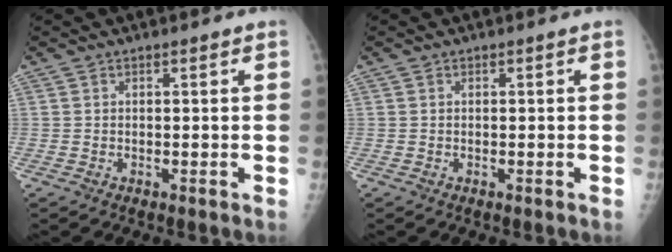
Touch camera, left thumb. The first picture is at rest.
{"total": 0.0}